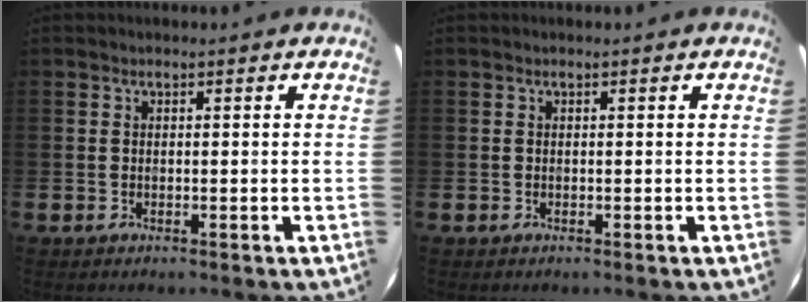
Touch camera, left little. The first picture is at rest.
{"total": 0.0}